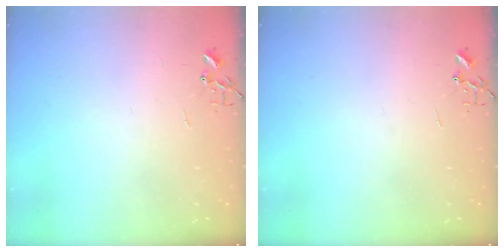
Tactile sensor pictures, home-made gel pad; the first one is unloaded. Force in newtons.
{"total": 0.0}